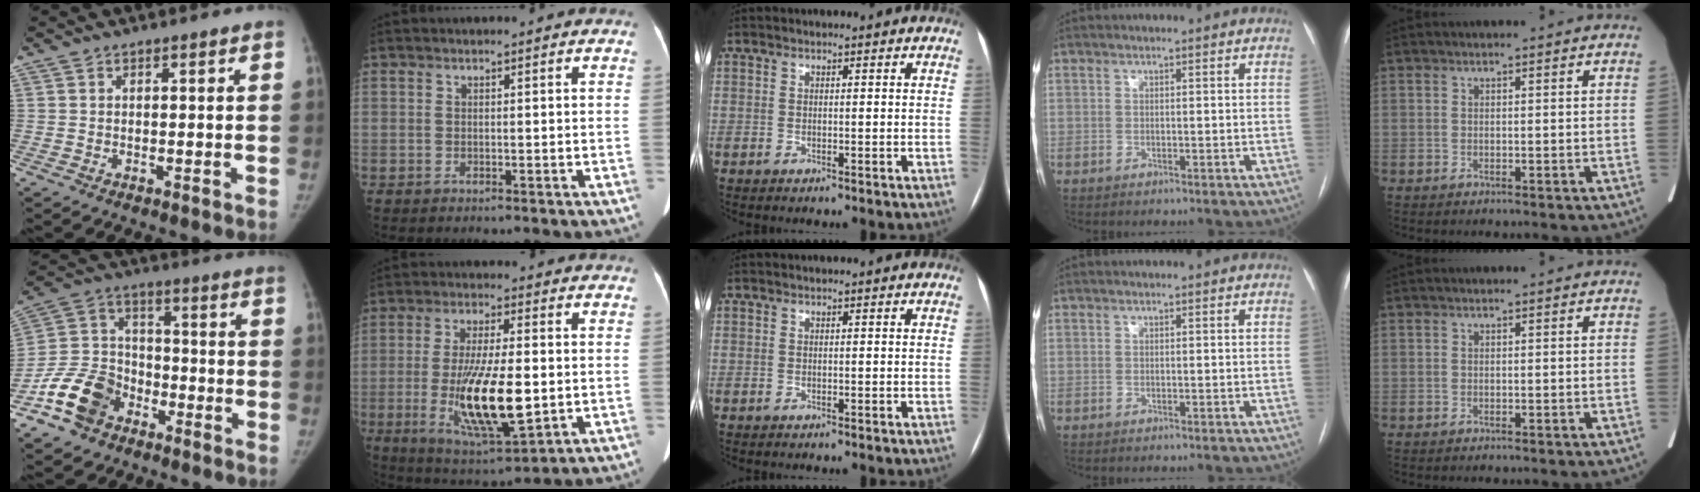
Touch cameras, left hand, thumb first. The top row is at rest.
{"thumb": {"total": 12.7, "force": [-7.6, 8.7, 5.2], "torque": [-0.086, 0.055, -0.150]}, "index": {"total": 14.5, "force": [-2.9, 3.2, 13.8], "torque": [-0.259, -0.021, -0.039]}}